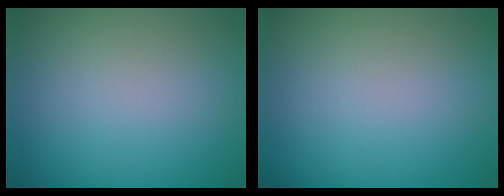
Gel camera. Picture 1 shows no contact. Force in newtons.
{"total": 0.0}